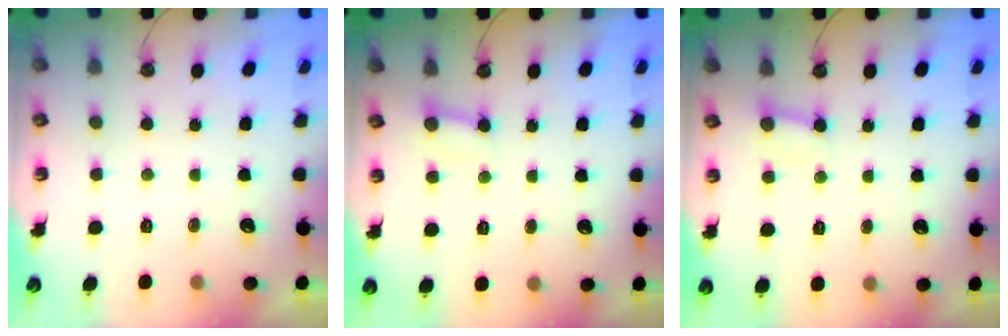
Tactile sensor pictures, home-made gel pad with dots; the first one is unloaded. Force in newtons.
{"total": 2.4, "press": 2.4, "slide": 0.0}
{"total": 2.4, "press": 2.4, "slide": 0.0}